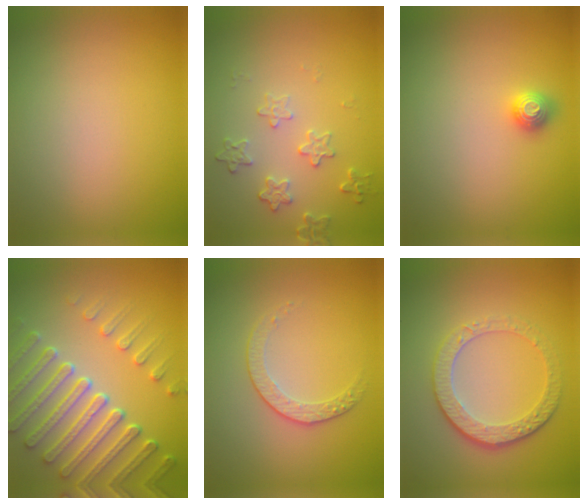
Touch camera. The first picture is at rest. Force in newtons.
{"total": 2.2, "press": 1.6, "slide": 1.6}
{"total": 1.2, "press": 1.1, "slide": 0.2}
{"total": 7.6, "press": 5.6, "slide": 5.1}
{"total": 1.8, "press": 1.3, "slide": 1.3}
{"total": 4.5, "press": 3.3, "slide": 3.1}